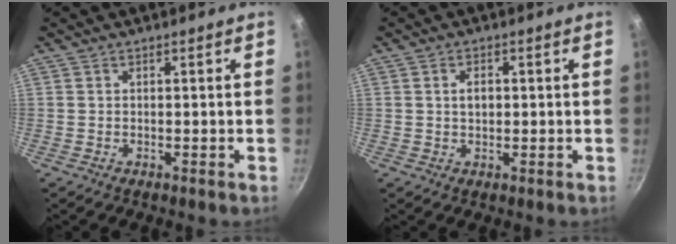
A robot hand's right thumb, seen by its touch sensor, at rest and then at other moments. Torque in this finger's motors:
{"motor_torque": [-0.39, 0.42, 0.29, 0.44, -0.02]}